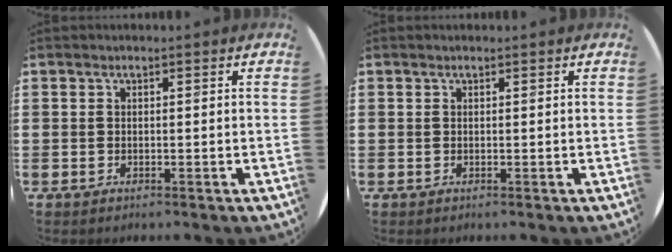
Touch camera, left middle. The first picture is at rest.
{"total": 0.0}